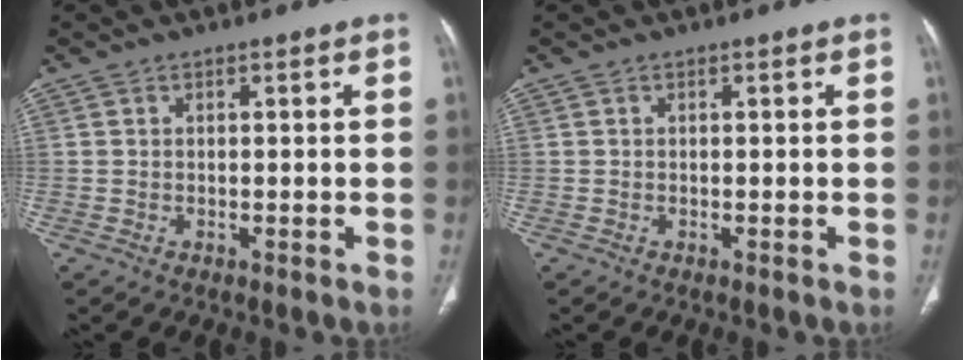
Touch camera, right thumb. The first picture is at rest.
{"total": 0.0}